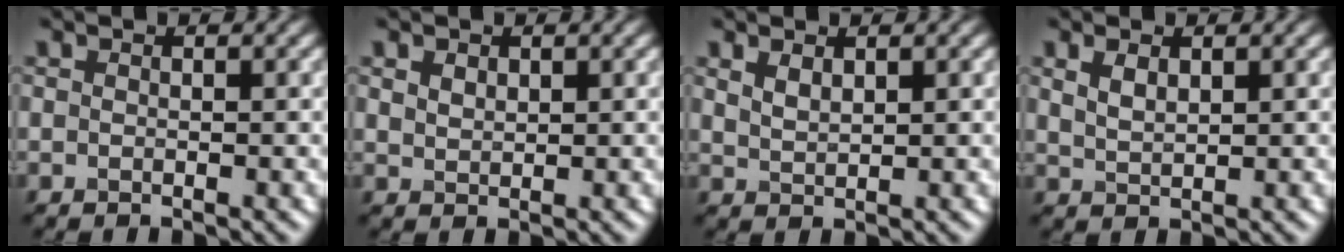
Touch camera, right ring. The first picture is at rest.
{"total": 1.4, "force": [0.8, 0.9, 0.6], "torque": [-0.013, 0.001, 0.018]}
{"total": 1.5, "force": [1.0, 0.7, 0.9], "torque": [-0.022, -0.001, 0.026]}
{"total": 1.8, "force": [1.0, 0.9, 1.2], "torque": [-0.028, 0.000, 0.026]}